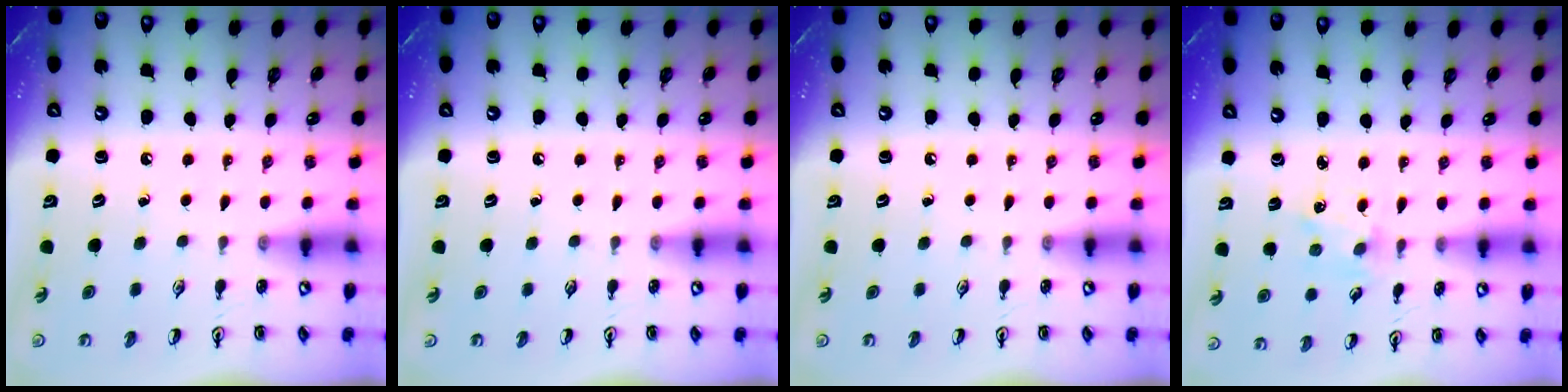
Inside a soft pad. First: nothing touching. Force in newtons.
{"total": 0.0}
{"total": 0.0}
{"total": 1.2, "press": 1.2, "slide": 0.3}